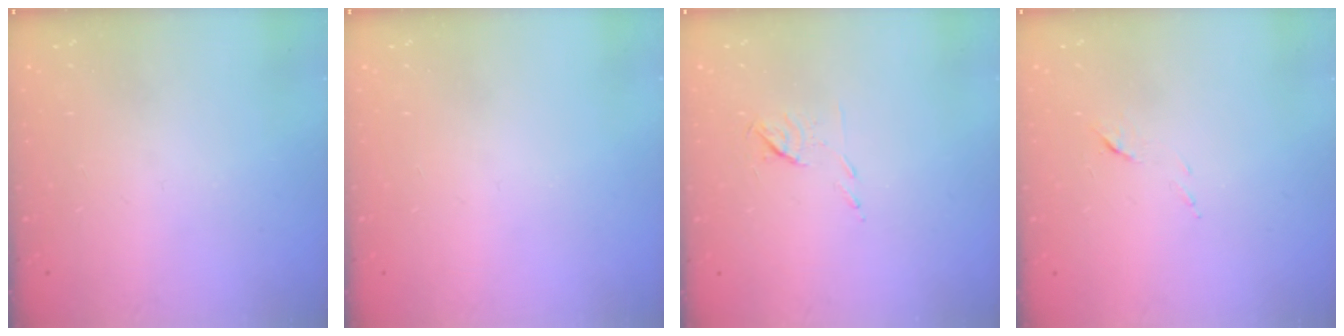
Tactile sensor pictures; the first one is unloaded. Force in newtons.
{"total": 0.0}
{"total": 5.4, "press": 5.3, "slide": 0.9}
{"total": 5.5, "press": 5.5, "slide": 0.5}